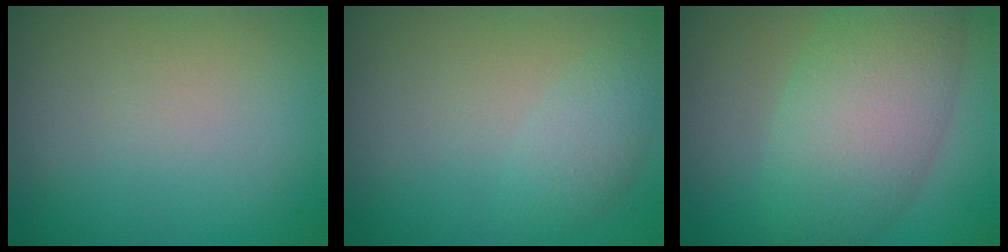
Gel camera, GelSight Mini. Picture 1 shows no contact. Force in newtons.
{"total": 2.3, "press": 2.3, "slide": 0.1}
{"total": 8.3, "press": 8.3, "slide": 0.5}